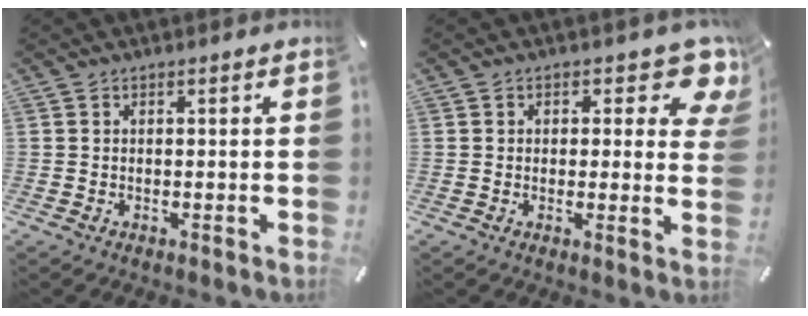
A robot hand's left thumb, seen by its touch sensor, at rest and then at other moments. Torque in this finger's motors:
{"motor_torque": [0.23, -0.23, 0.02, 0.10, -0.01]}